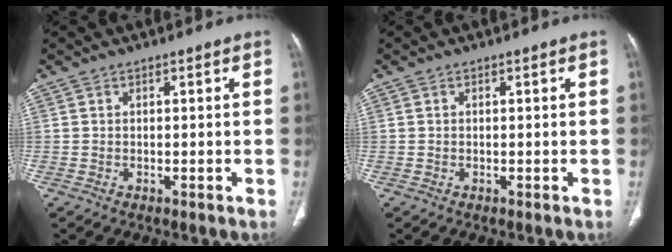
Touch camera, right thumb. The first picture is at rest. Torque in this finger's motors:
{"motor_torque": [-0.25, 0.16, -0.40, 0.04, 0.04]}